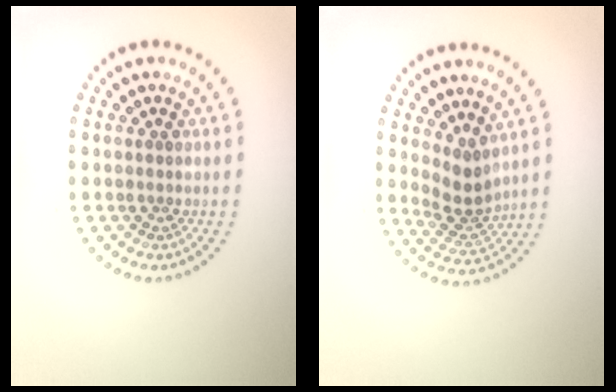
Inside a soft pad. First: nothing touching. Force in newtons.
{"total": 2.9, "press": 2.4, "slide": 1.7}